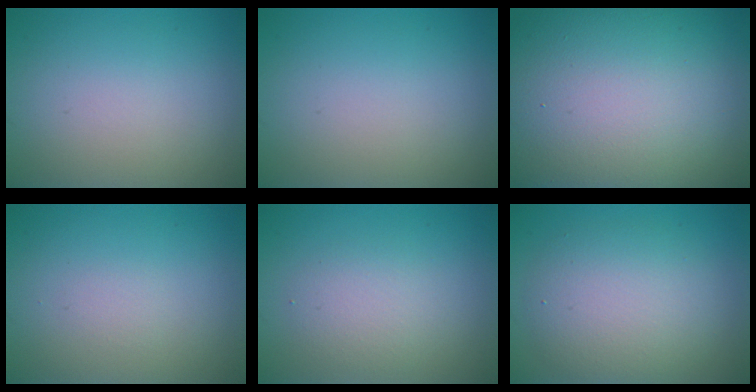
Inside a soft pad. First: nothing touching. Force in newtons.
{"total": 0.0}
{"total": 22.3, "press": 22.3, "slide": 1.1}
{"total": 0.6, "press": 0.6, "slide": 0.0}
{"total": 2.4, "press": 2.4, "slide": 0.2}
{"total": 5.6, "press": 5.6, "slide": 0.3}